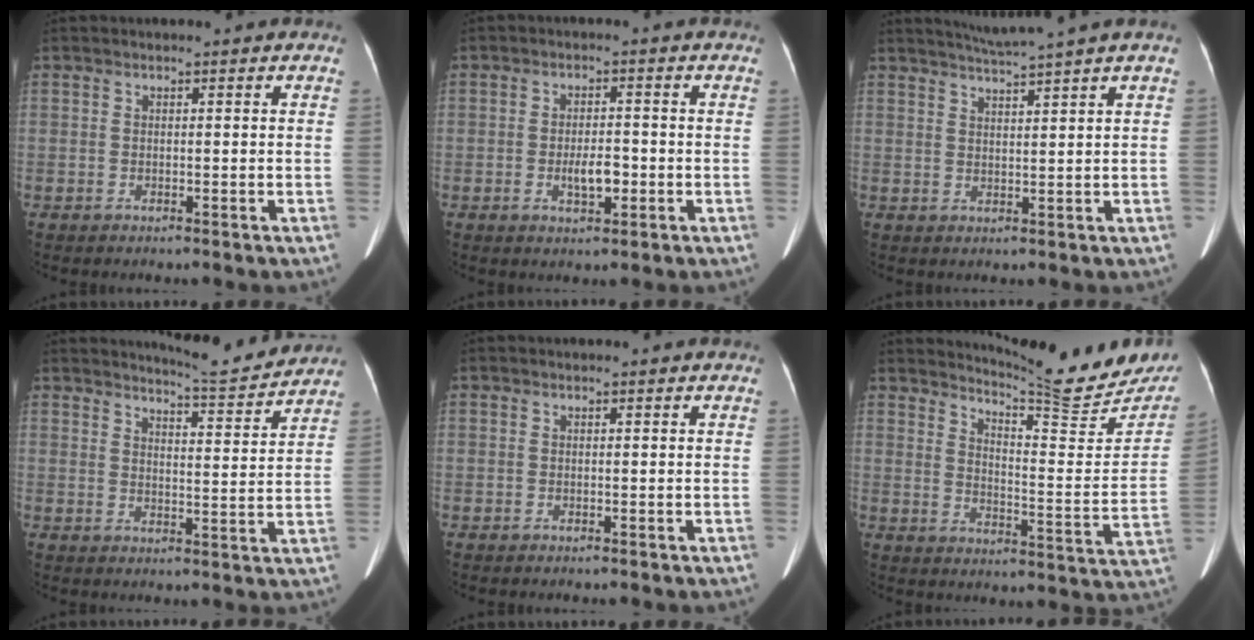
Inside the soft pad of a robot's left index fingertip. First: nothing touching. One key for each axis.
{"total": 3.8, "fx": -1.1, "fy": 1.5, "fz": 3.3, "tx": -0.059, "ty": 0.001, "tz": -0.016}
{"total": 5.1, "fx": 4.3, "fy": -1.8, "fz": 2.1, "tx": -0.036, "ty": -0.001, "tz": 0.074}
{"total": 8.5, "fx": 8.4, "fy": -0.3, "fz": 1.2, "tx": -0.029, "ty": -0.017, "tz": 0.114}
{"total": 0.0}
{"total": 16.8, "fx": 16.1, "fy": 1.1, "fz": 4.5, "tx": -0.066, "ty": -0.085, "tz": 0.199}